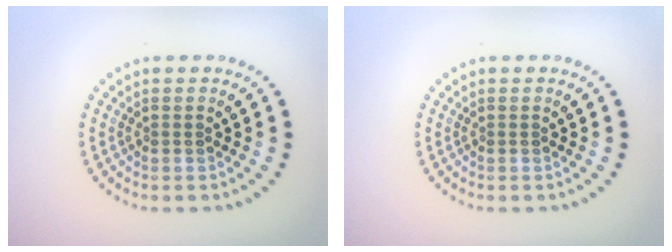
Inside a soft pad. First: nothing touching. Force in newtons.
{"total": 0.0}